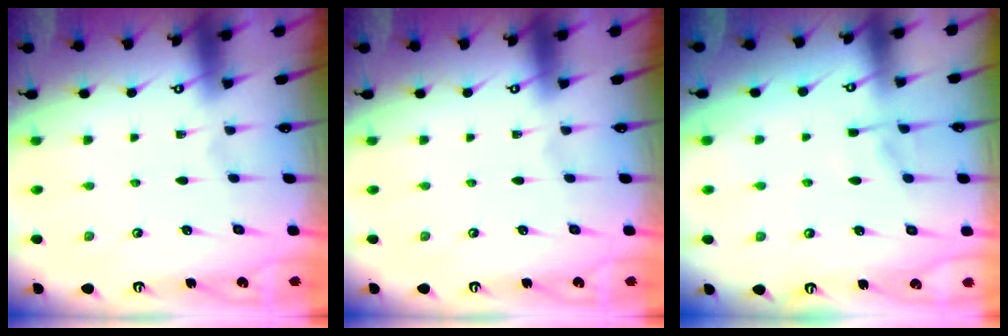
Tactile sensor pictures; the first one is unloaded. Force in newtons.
{"total": 0.0}
{"total": 3.5, "press": 3.5, "slide": 0.7}